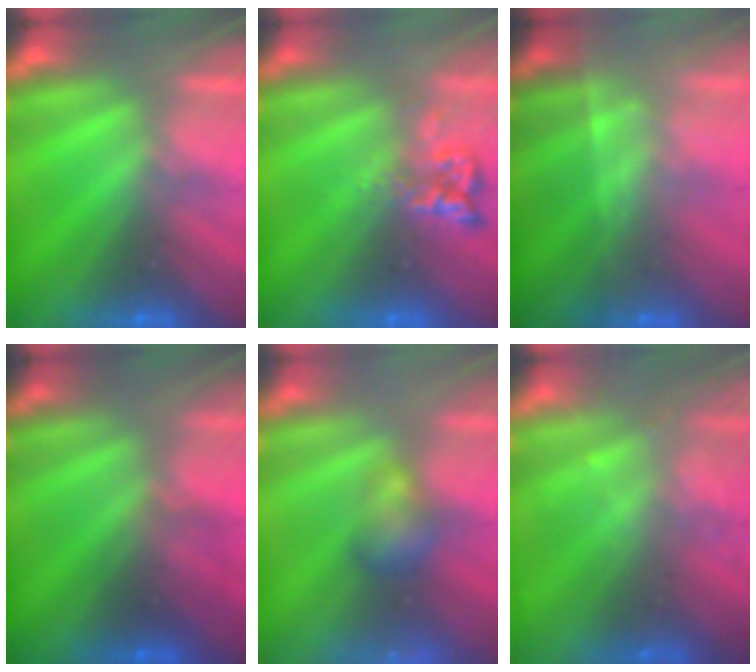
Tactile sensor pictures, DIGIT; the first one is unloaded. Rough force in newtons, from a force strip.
{"total": 2.4}
{"total": 1.8}
{"total": 1.7}
{"total": 3.3}
{"total": 2.3}